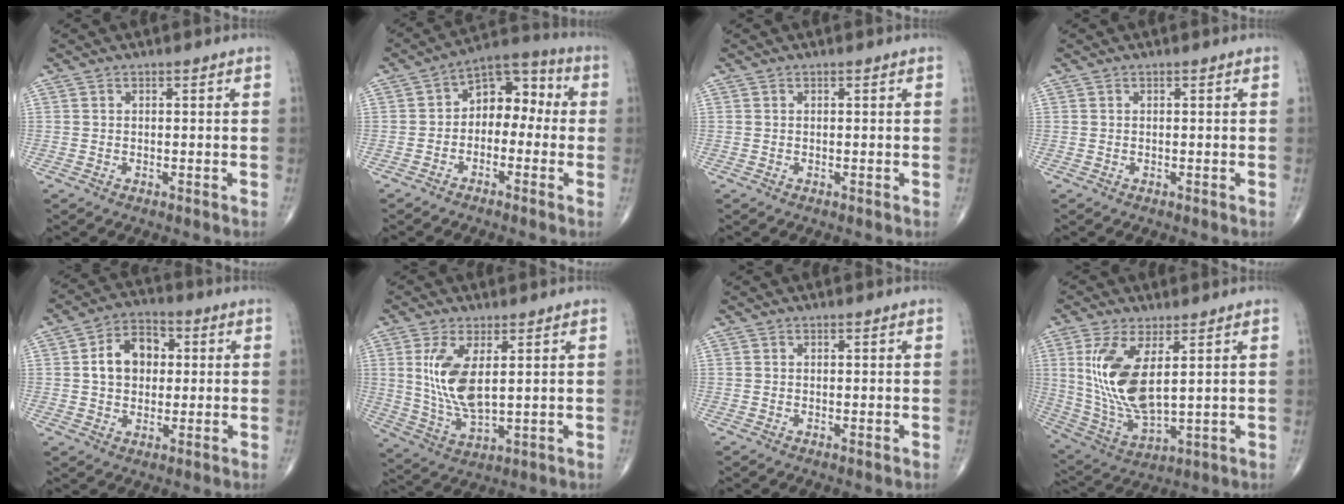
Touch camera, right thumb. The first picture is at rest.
{"total": 9.3, "force": [-0.8, 6.5, 6.7], "torque": [-0.062, 0.047, -0.032]}
{"total": 0.0}
{"total": 0.0}
{"total": 9.7, "force": [1.3, 7.2, 6.5], "torque": [-0.083, 0.016, 0.016]}
{"total": 10.6, "force": [2.4, 4.5, 9.3], "torque": [-0.193, -0.019, 0.058]}
{"total": 0.0}
{"total": 14.3, "force": [3.5, 6.0, 12.6], "torque": [-0.262, -0.022, 0.086]}